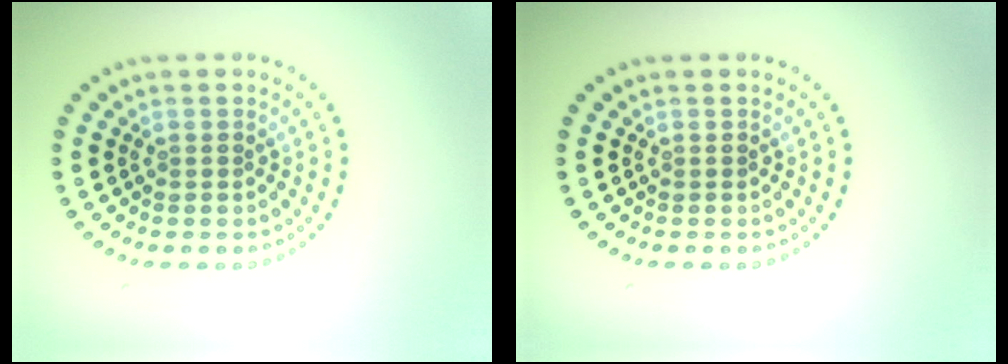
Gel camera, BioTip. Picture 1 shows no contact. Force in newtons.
{"total": 0.0}